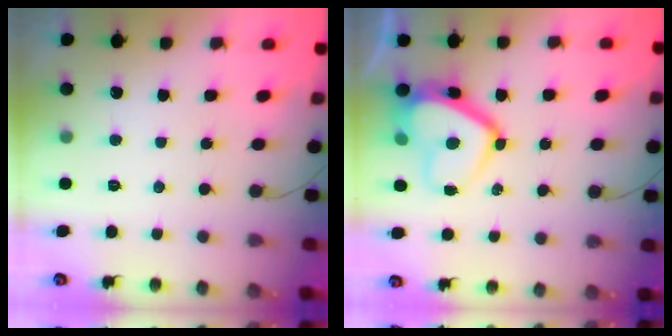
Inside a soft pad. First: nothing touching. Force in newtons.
{"total": 11.3, "press": 11.1, "slide": 1.8}